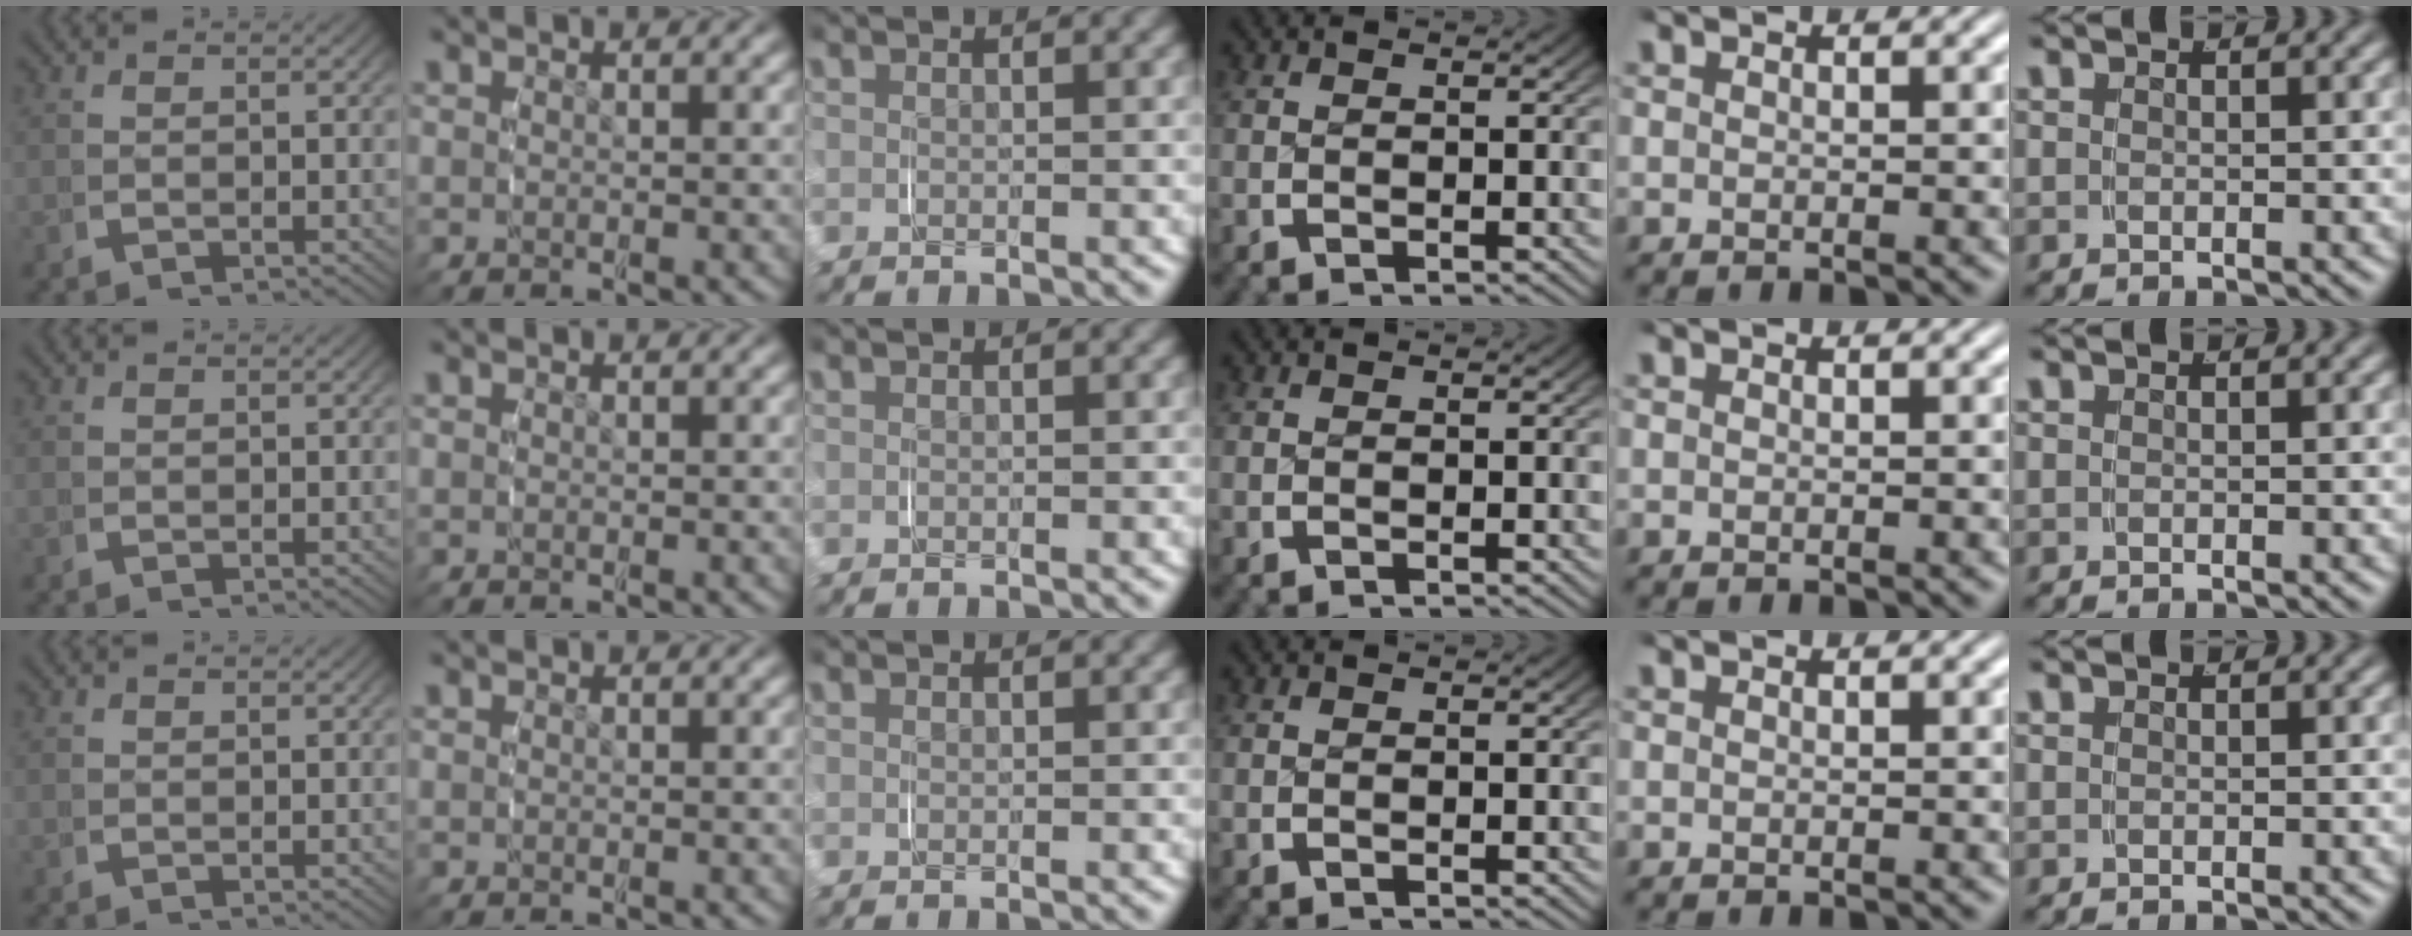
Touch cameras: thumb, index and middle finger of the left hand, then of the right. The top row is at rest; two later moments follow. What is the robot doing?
{"motion": "grasp_and_lifting", "object": "scarf"}